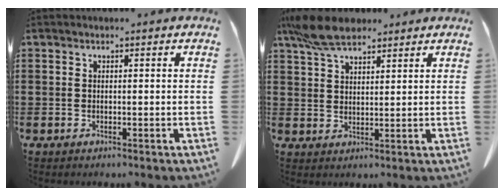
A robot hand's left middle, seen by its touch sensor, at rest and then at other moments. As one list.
[{"total": 7.2, "force": [5.6, 2.4, 3.8], "torque": [-0.091, -0.005, 0.107]}]